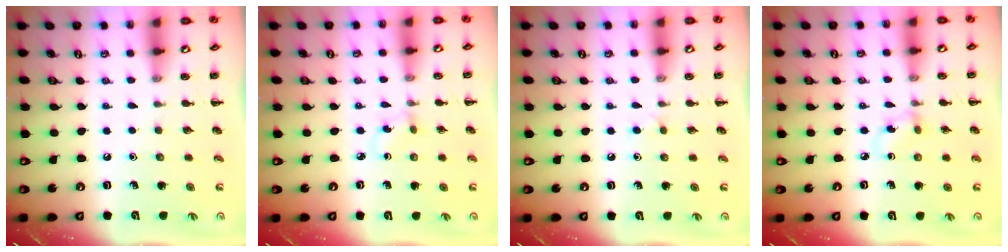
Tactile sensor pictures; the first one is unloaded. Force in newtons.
{"total": 2.1, "press": 1.9, "slide": 0.9}
{"total": 2.5, "press": 2.2, "slide": 1.0}
{"total": 4.4, "press": 4.1, "slide": 1.7}